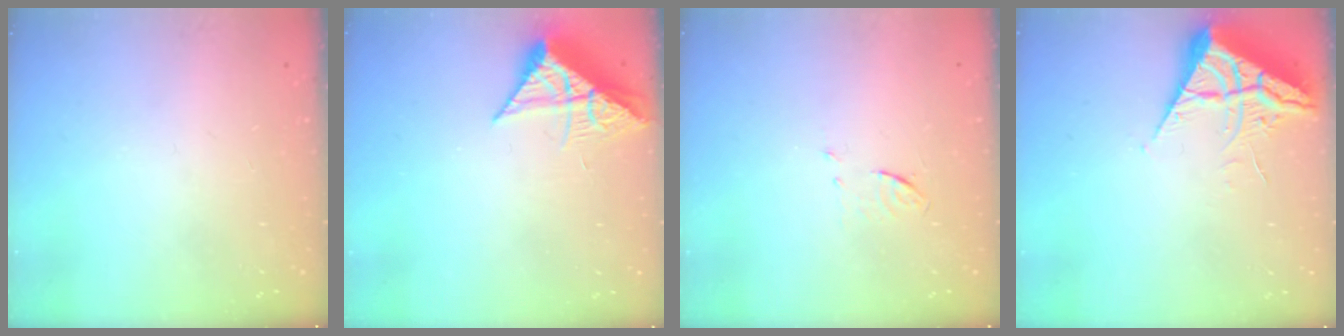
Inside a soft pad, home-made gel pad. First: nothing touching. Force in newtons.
{"total": 8.1, "press": 8.1, "slide": 0.3}
{"total": 3.9, "press": 3.6, "slide": 1.4}
{"total": 6.5, "press": 6.4, "slide": 0.7}